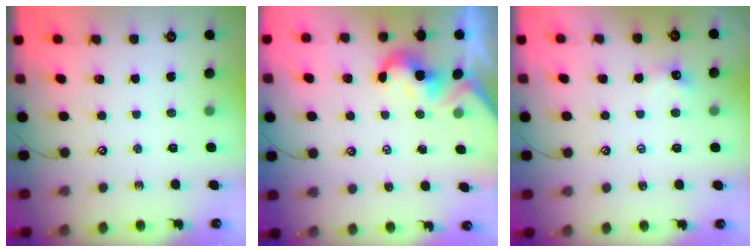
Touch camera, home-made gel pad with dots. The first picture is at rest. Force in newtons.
{"total": 2.0, "press": 1.9, "slide": 0.5}
{"total": 2.4, "press": 2.3, "slide": 0.6}